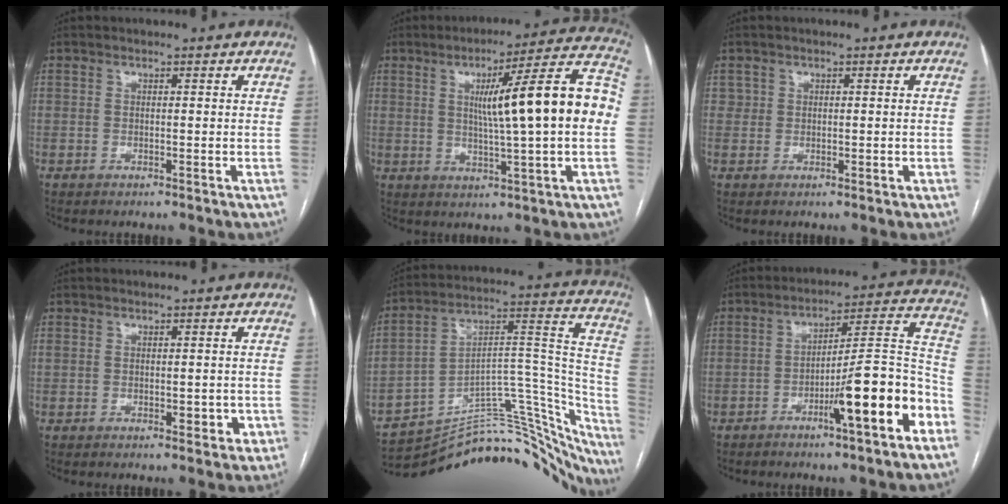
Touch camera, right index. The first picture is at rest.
{"total": 16.9, "force": [1.5, 0.0, 16.8], "torque": [-0.244, 0.023, 0.017]}
{"total": 1.2, "force": [0.2, 1.2, 0.3], "torque": [-0.003, 0.004, 0.006]}
{"total": 3.3, "force": [-0.7, 2.0, 2.6], "torque": [-0.034, 0.014, 0.002]}
{"total": 34.3, "force": [-31.4, 8.2, 11.1], "torque": [-0.098, 0.044, -0.404]}
{"total": 15.0, "force": [-6.7, 1.1, 13.3], "torque": [-0.188, 0.017, -0.103]}